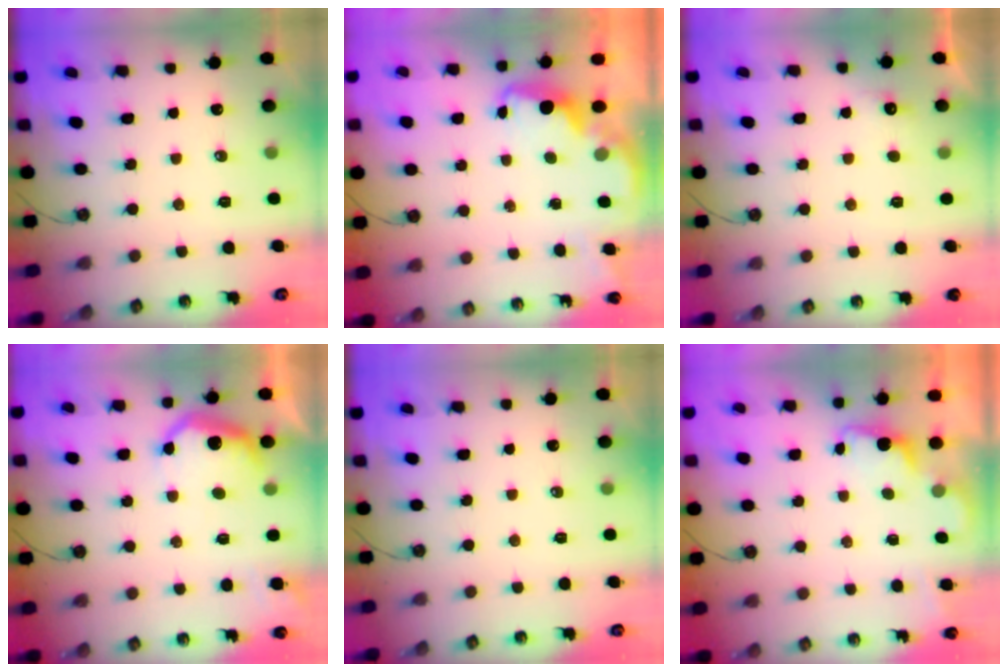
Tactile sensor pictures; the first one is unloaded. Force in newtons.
{"total": 2.1, "press": 2.1, "slide": 0.6}
{"total": 4.4, "press": 4.2, "slide": 1.2}
{"total": 10.1, "press": 10.1, "slide": 0.6}
{"total": 0.0}
{"total": 1.3, "press": 1.0, "slide": 0.9}